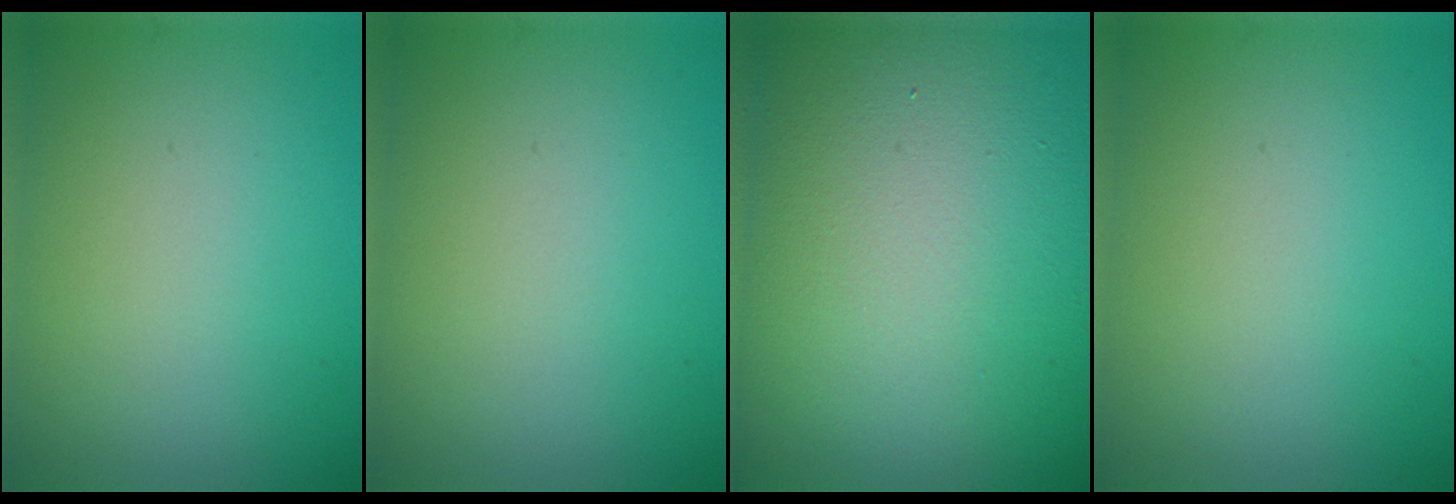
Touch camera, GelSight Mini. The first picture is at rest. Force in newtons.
{"total": 0.0}
{"total": 27.3, "press": 27.3, "slide": 1.3}
{"total": 0.0}